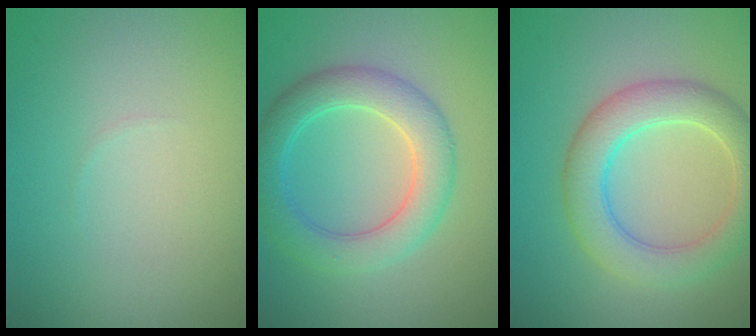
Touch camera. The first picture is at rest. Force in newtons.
{"total": 5.0, "press": 5.0, "slide": 0.1}
{"total": 5.4, "press": 5.4, "slide": 0.2}